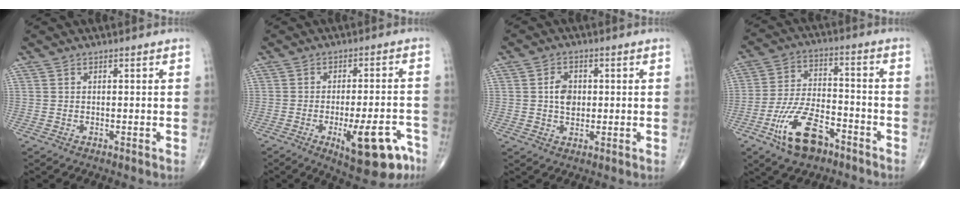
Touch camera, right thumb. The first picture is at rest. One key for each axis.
{"total": 13.6, "fx": -6.4, "fy": 4.7, "fz": 11.0, "tx": -0.134, "ty": 0.026, "tz": -0.079}
{"total": 4.6, "fx": 0.4, "fy": 3.3, "fz": 3.2, "tx": -0.043, "ty": 0.001, "tz": 0.003}
{"total": 13.2, "fx": -7.4, "fy": 6.4, "fz": 8.9, "tx": -0.157, "ty": 0.044, "tz": -0.134}